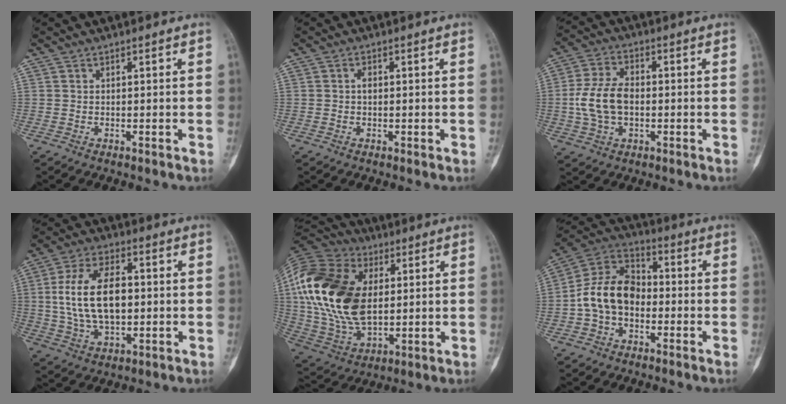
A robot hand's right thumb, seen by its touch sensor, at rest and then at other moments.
{"total": 1.4, "force": [0.0, 0.9, 1.1], "torque": [-0.016, 0.002, -0.004]}
{"total": 9.8, "force": [-0.8, 6.2, 7.6], "torque": [-0.150, 0.017, -0.018]}
{"total": 15.4, "force": [0.8, 8.7, 12.6], "torque": [-0.224, 0.013, 0.015]}
{"total": 26.6, "force": [4.0, 16.6, 20.3], "torque": [-0.412, -0.014, 0.072]}
{"total": 12.7, "force": [-2.0, 9.1, 8.7], "torque": [-0.147, 0.042, -0.051]}